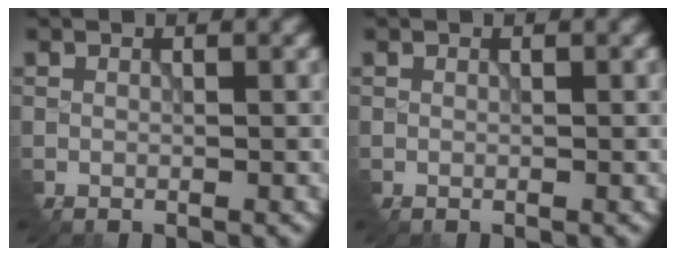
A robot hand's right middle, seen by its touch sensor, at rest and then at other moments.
{"total": 0.0}